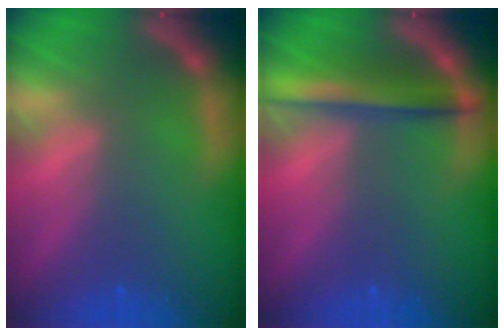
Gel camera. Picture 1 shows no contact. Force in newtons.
{"total": 4.4}